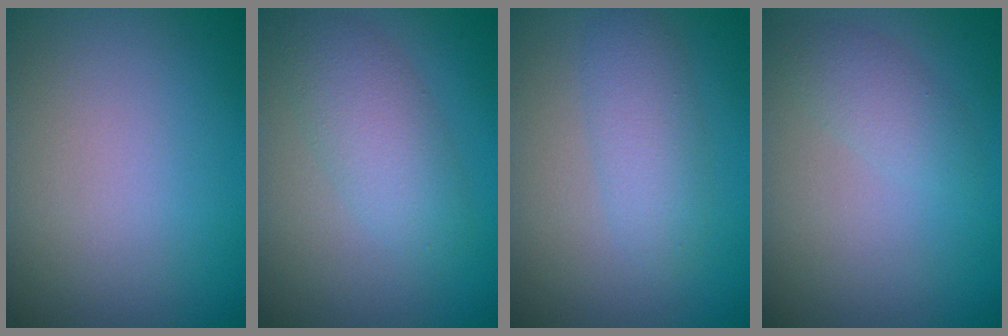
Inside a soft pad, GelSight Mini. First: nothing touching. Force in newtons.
{"total": 3.9, "press": 3.8, "slide": 0.2}
{"total": 2.8, "press": 2.8, "slide": 0.1}
{"total": 2.0, "press": 2.0, "slide": 0.2}